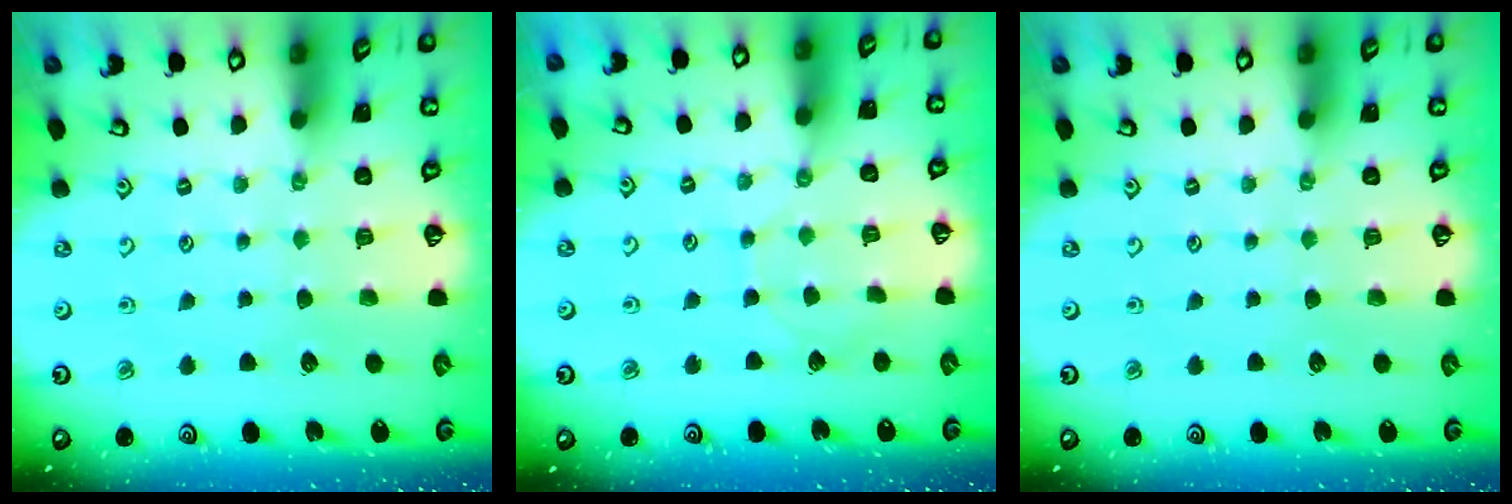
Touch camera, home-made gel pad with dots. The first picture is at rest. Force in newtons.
{"total": 3.8, "press": 3.8, "slide": 0.4}
{"total": 0.0}